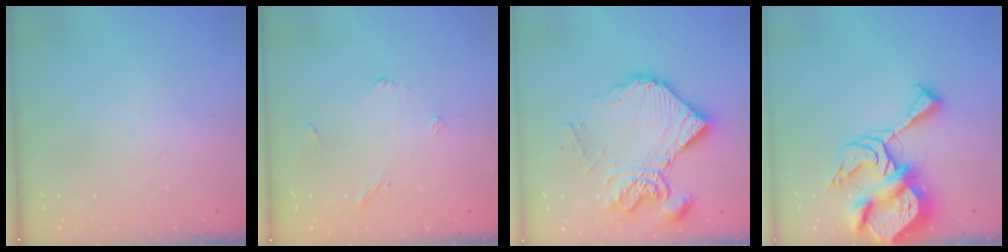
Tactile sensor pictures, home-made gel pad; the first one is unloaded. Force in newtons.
{"total": 2.9, "press": 2.9, "slide": 0.5}
{"total": 17.7, "press": 17.6, "slide": 1.6}
{"total": 14.2, "press": 14.1, "slide": 1.6}